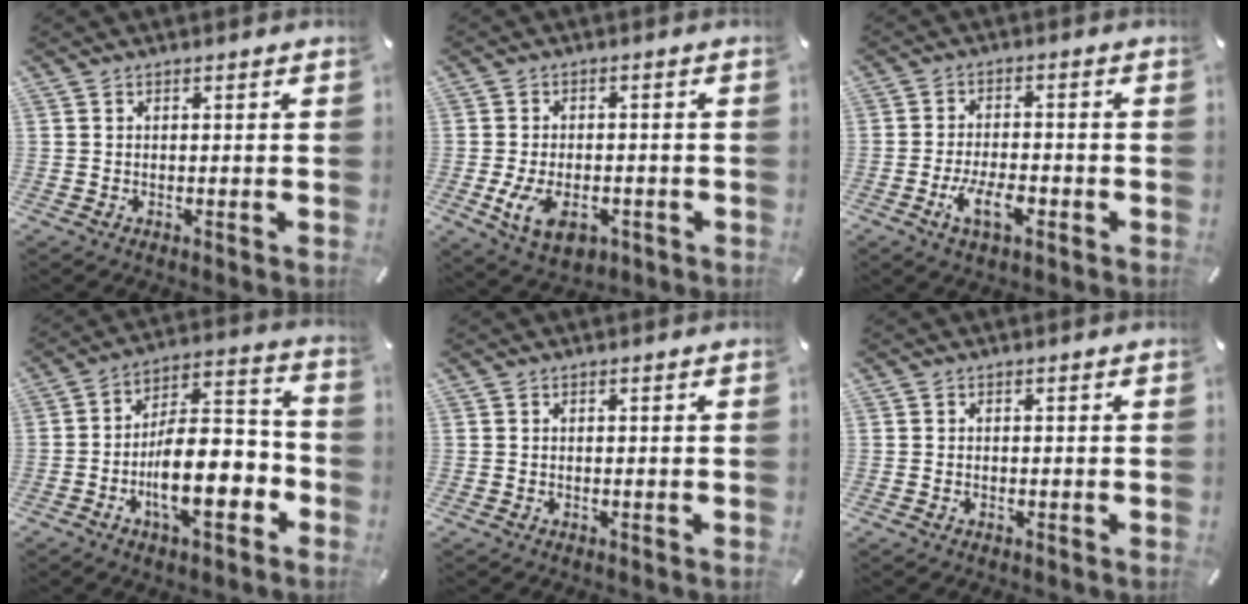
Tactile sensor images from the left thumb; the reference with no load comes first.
{"total": 7.9, "force": [-2.7, 4.7, 5.8], "torque": [-0.129, 0.001, -0.047]}
{"total": 7.9, "force": [-3.5, 3.7, 6.0], "torque": [-0.125, 0.007, -0.063]}
{"total": 16.4, "force": [-5.8, 7.6, 13.4], "torque": [-0.218, 0.012, -0.098]}
{"total": 0.0}
{"total": 0.6, "force": [-0.3, 0.3, 0.4], "torque": [-0.007, 0.000, -0.006]}